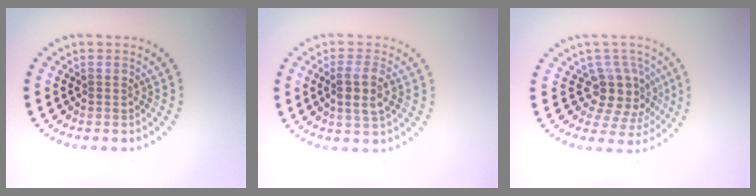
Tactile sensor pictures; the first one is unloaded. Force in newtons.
{"total": 2.9, "press": 2.7, "slide": 0.9}
{"total": 4.3, "press": 3.3, "slide": 2.8}